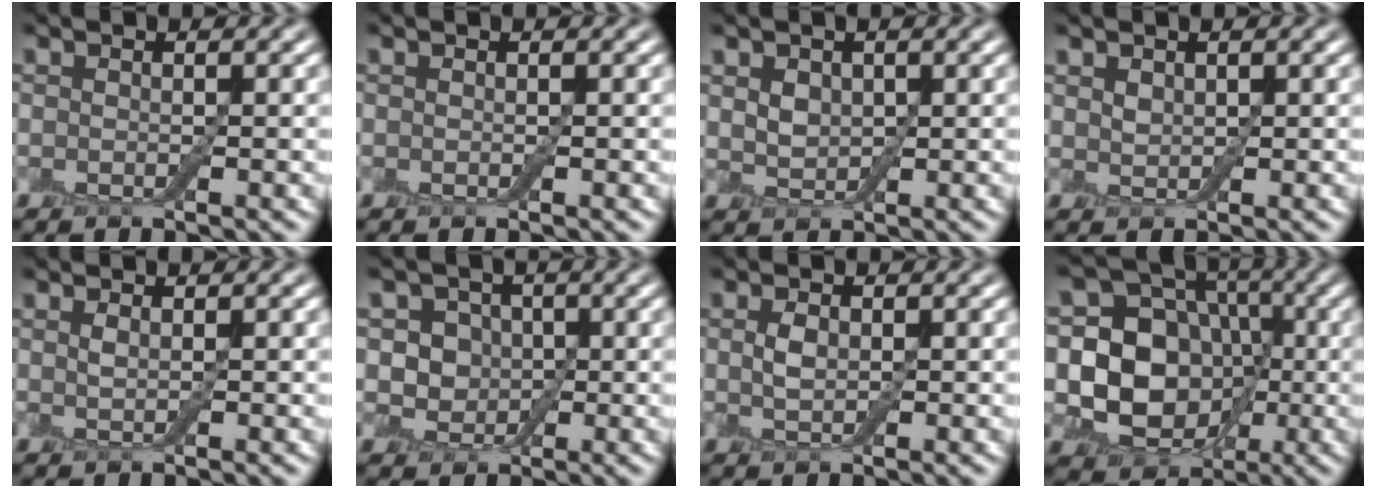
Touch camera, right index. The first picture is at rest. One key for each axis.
{"total": 0.0}
{"total": 1.8, "fx": 0.7, "fy": 1.3, "fz": 1.0, "tx": -0.023, "ty": 0.001, "tz": 0.014}
{"total": 0.9, "fx": 0.7, "fy": 0.5, "fz": 0.4, "tx": -0.010, "ty": 0.001, "tz": 0.015}
{"total": 0.8, "fx": 0.5, "fy": 0.0, "fz": 0.5, "tx": -0.016, "ty": 0.000, "tz": 0.011}
{"total": 3.3, "fx": 0.5, "fy": 2.9, "fz": 1.5, "tx": -0.016, "ty": 0.002, "tz": -0.009}
{"total": 1.3, "fx": 0.4, "fy": 0.7, "fz": 1.1, "tx": -0.029, "ty": 0.002, "tz": 0.009}
{"total": 10.7, "fx": -0.7, "fy": 9.0, "fz": 5.8, "tx": -0.091, "ty": 0.003, "tz": -0.036}